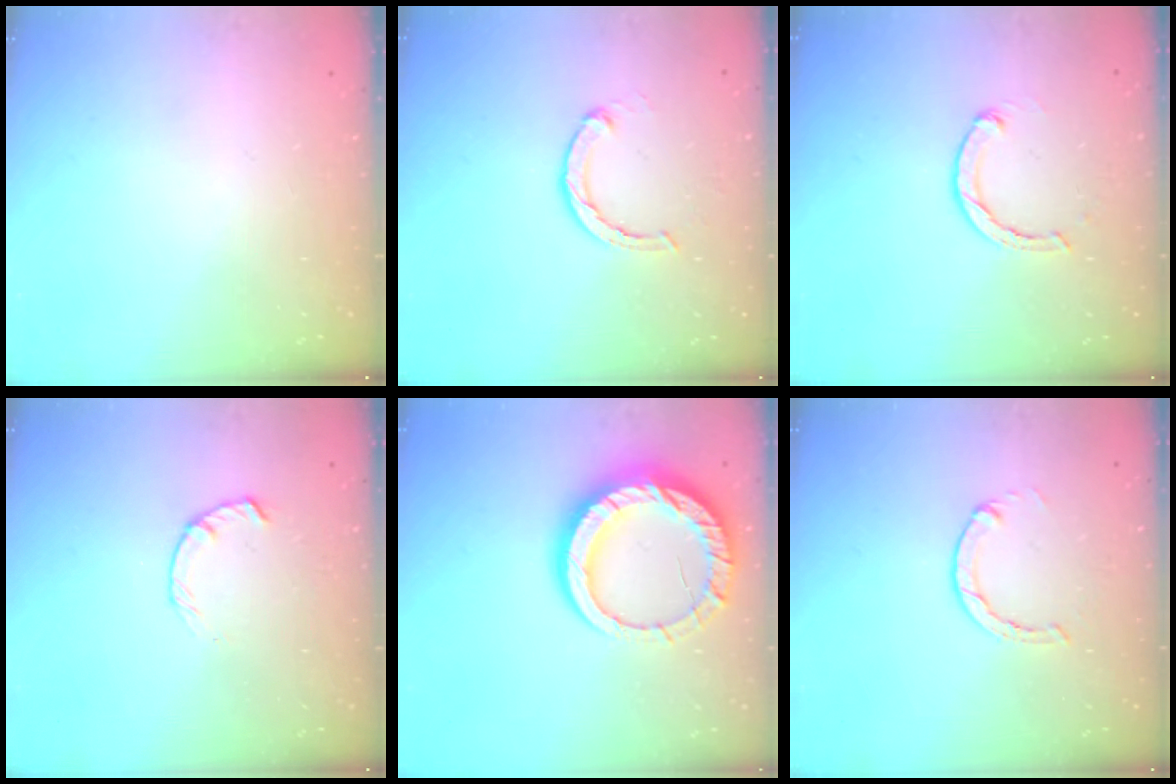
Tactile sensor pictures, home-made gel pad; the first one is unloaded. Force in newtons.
{"total": 2.3, "press": 2.3, "slide": 0.3}
{"total": 2.4, "press": 2.4, "slide": 0.1}
{"total": 1.8, "press": 1.8, "slide": 0.3}
{"total": 16.0, "press": 15.9, "slide": 1.4}
{"total": 1.3, "press": 1.2, "slide": 0.3}